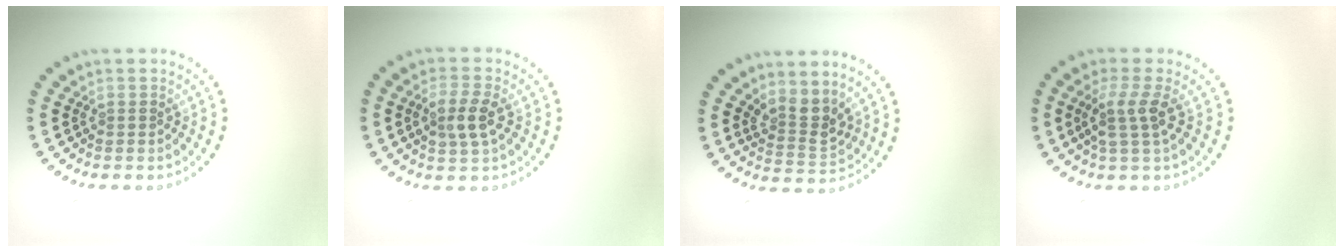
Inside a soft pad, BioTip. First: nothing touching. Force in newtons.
{"total": 2.7, "press": 2.7, "slide": 0.6}
{"total": 2.7, "press": 2.0, "slide": 1.9}
{"total": 2.6, "press": 2.0, "slide": 1.6}